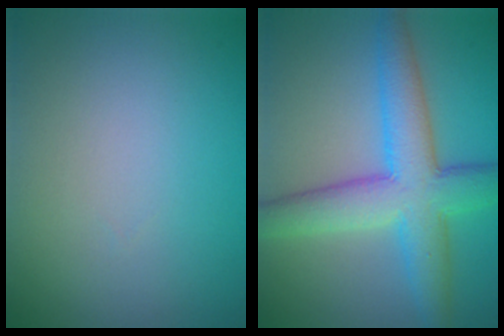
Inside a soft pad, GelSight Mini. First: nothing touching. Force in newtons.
{"total": 7.2, "press": 7.2, "slide": 0.1}